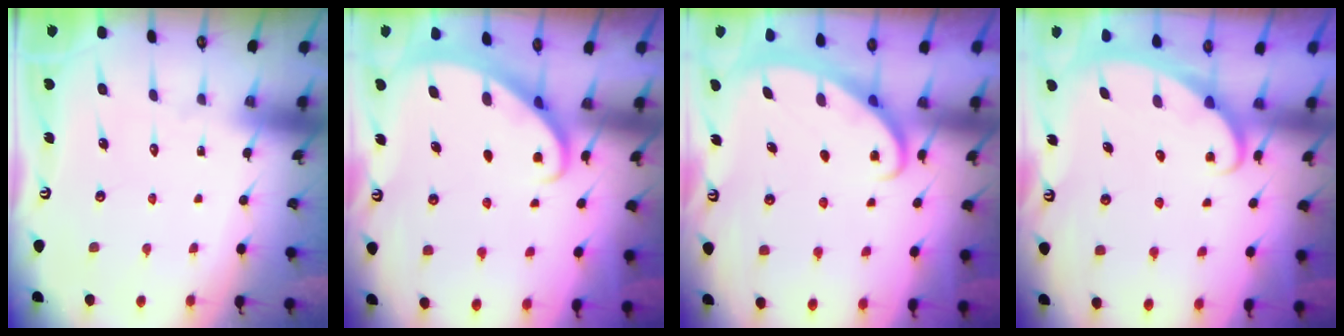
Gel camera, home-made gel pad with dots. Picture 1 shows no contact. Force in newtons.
{"total": 2.3, "press": 2.3, "slide": 0.2}
{"total": 2.6, "press": 2.5, "slide": 0.4}
{"total": 2.5, "press": 2.4, "slide": 0.3}